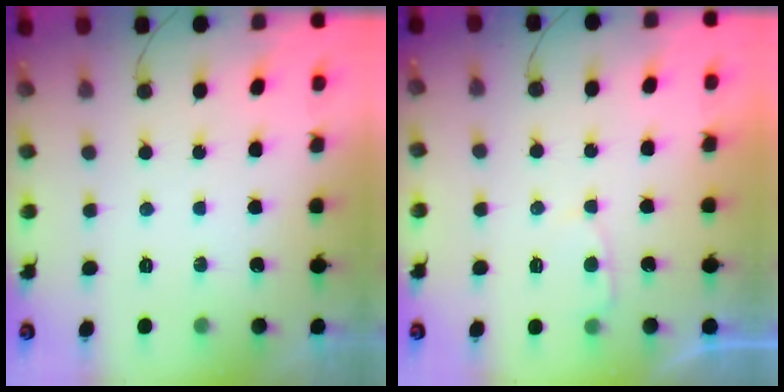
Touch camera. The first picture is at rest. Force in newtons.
{"total": 2.7, "press": 2.7, "slide": 0.4}